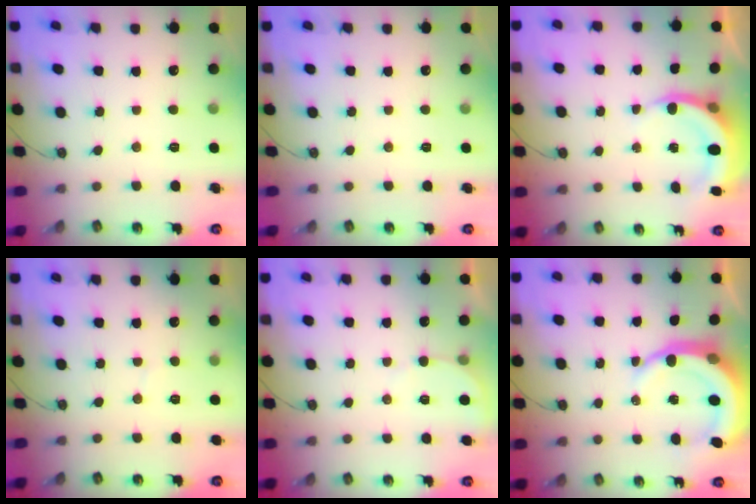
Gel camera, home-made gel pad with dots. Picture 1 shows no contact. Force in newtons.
{"total": 0.0}
{"total": 6.4, "press": 6.3, "slide": 1.4}
{"total": 1.6, "press": 1.5, "slide": 0.1}
{"total": 2.8, "press": 2.8, "slide": 0.3}
{"total": 9.4, "press": 9.3, "slide": 1.2}